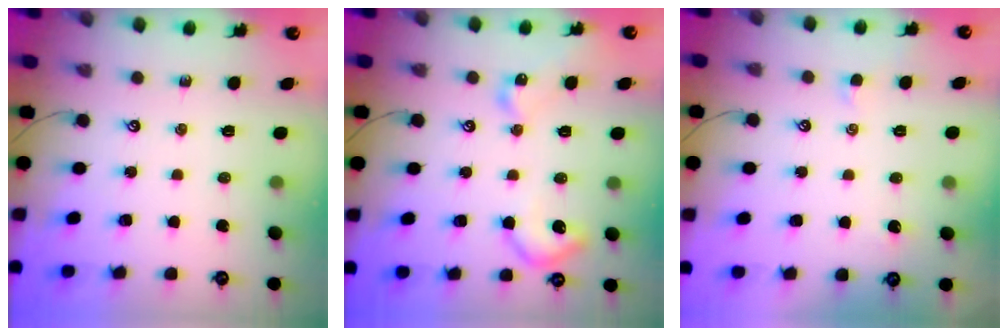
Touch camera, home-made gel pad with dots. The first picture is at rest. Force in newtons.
{"total": 9.4, "press": 9.3, "slide": 0.8}
{"total": 2.0, "press": 2.0, "slide": 0.3}